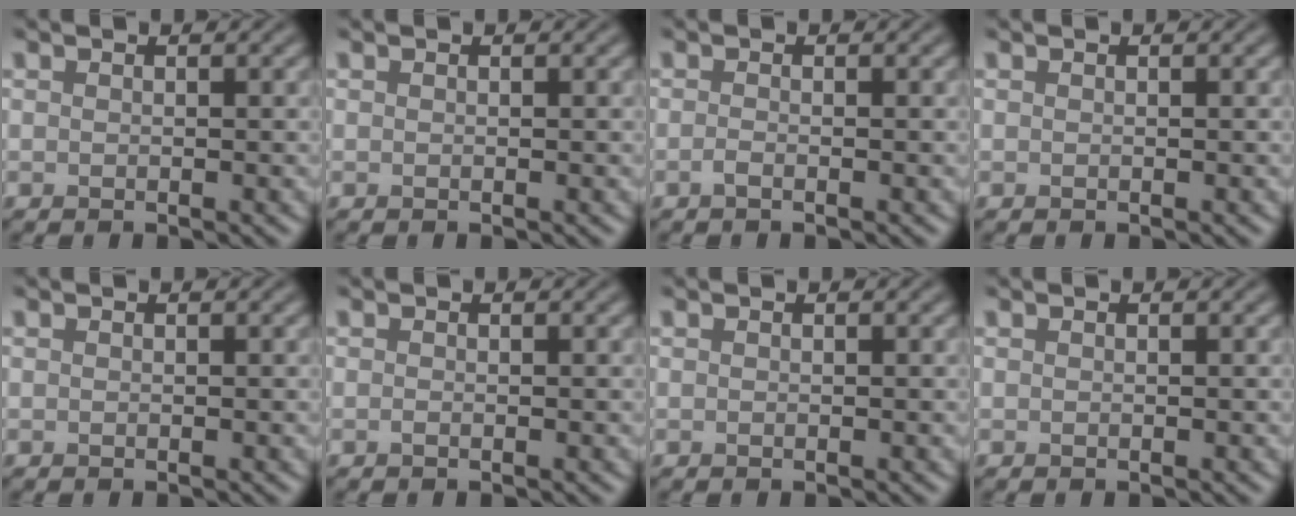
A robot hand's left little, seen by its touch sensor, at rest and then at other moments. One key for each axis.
{"total": 0.0}
{"total": 0.7, "fx": -0.4, "fy": 0.2, "fz": 0.5, "tx": -0.012, "ty": -0.002, "tz": -0.009}
{"total": 0.0}
{"total": 0.0}
{"total": 0.0}
{"total": 0.0}
{"total": 0.0}